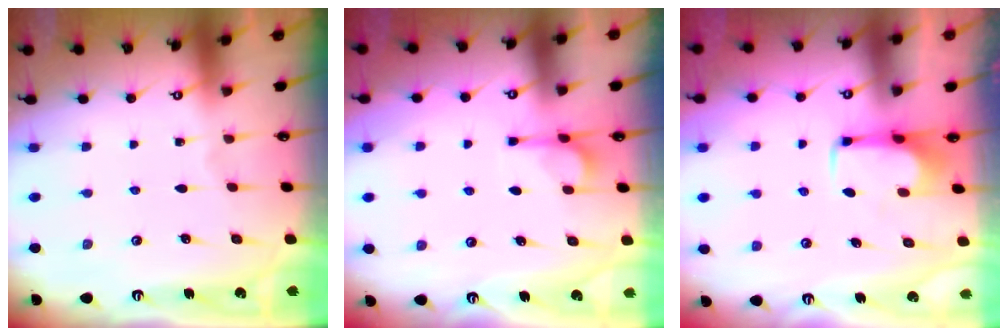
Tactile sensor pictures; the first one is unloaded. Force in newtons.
{"total": 4.0, "press": 3.9, "slide": 0.5}
{"total": 2.0, "press": 1.9, "slide": 0.3}